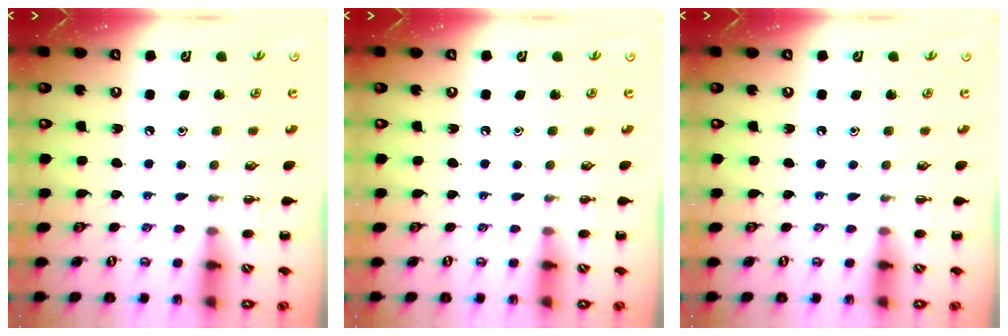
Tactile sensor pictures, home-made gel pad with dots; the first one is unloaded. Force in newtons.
{"total": 0.0}
{"total": 0.0}